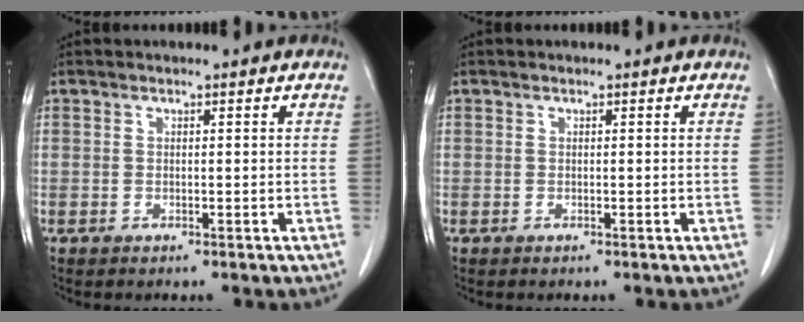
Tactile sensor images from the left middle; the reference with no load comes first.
{"total": 0.0}